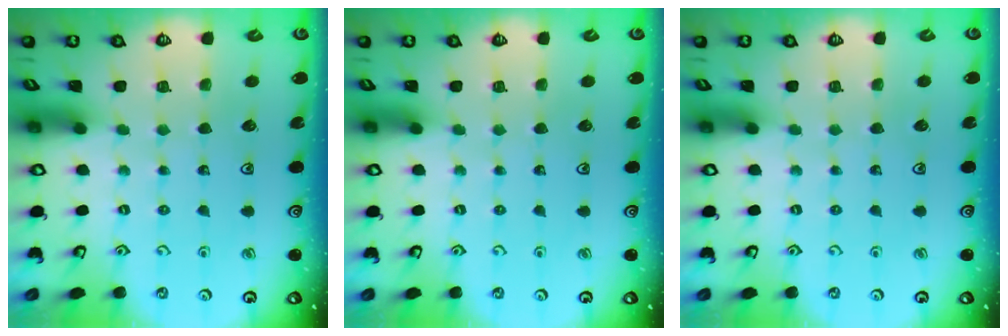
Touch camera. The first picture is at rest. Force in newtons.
{"total": 0.0}
{"total": 0.0}